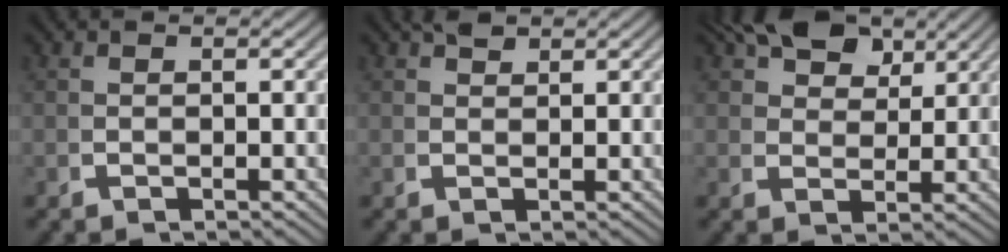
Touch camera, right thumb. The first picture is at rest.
{"total": 2.1, "force": [1.8, 0.7, 0.8], "torque": [-0.007, 0.003, 0.036]}
{"total": 7.5, "force": [4.7, 4.1, 4.0], "torque": [-0.058, 0.000, 0.081]}